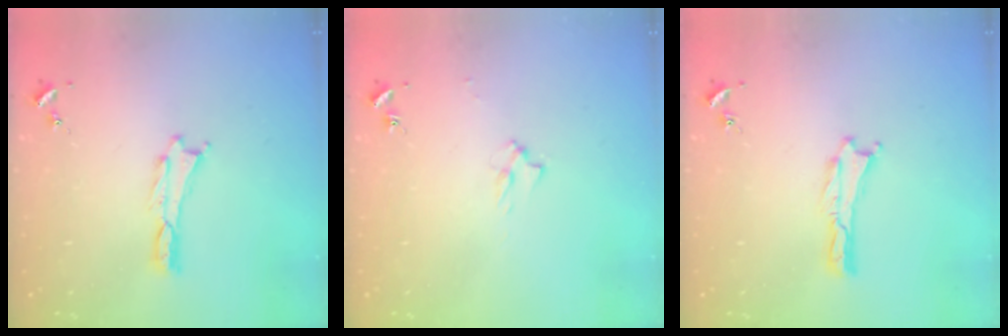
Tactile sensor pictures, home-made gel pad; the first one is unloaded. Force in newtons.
{"total": 2.0, "press": 2.0, "slide": 0.3}
{"total": 0.0}